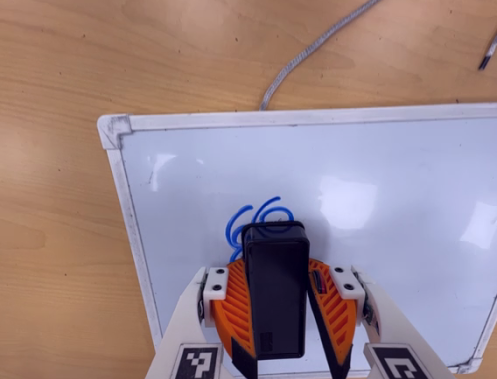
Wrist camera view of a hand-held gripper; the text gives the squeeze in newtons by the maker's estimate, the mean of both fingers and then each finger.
{"total": 15.9, "left": 18.2, "right": 13.6}